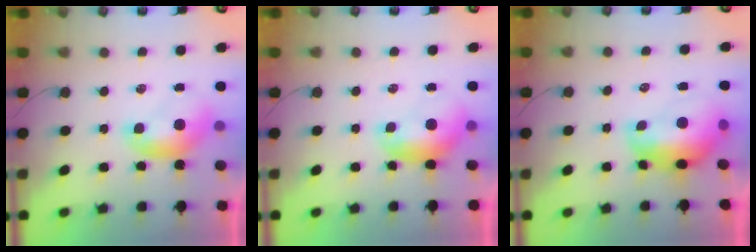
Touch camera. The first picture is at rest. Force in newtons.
{"total": 1.0, "press": 0.7, "slide": 0.7}
{"total": 3.1, "press": 3.0, "slide": 1.0}